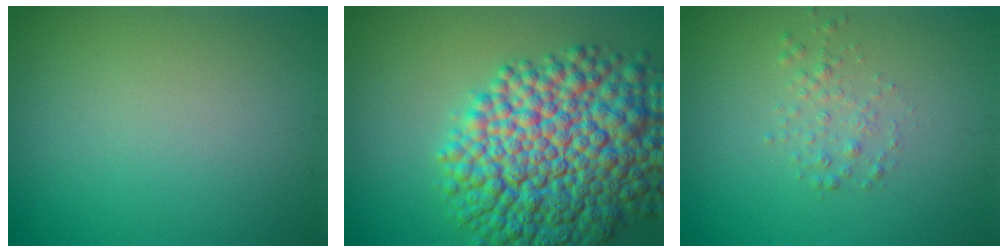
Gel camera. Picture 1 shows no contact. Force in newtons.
{"total": 14.1, "press": 14.1, "slide": 0.3}
{"total": 1.4, "press": 1.4, "slide": 0.1}